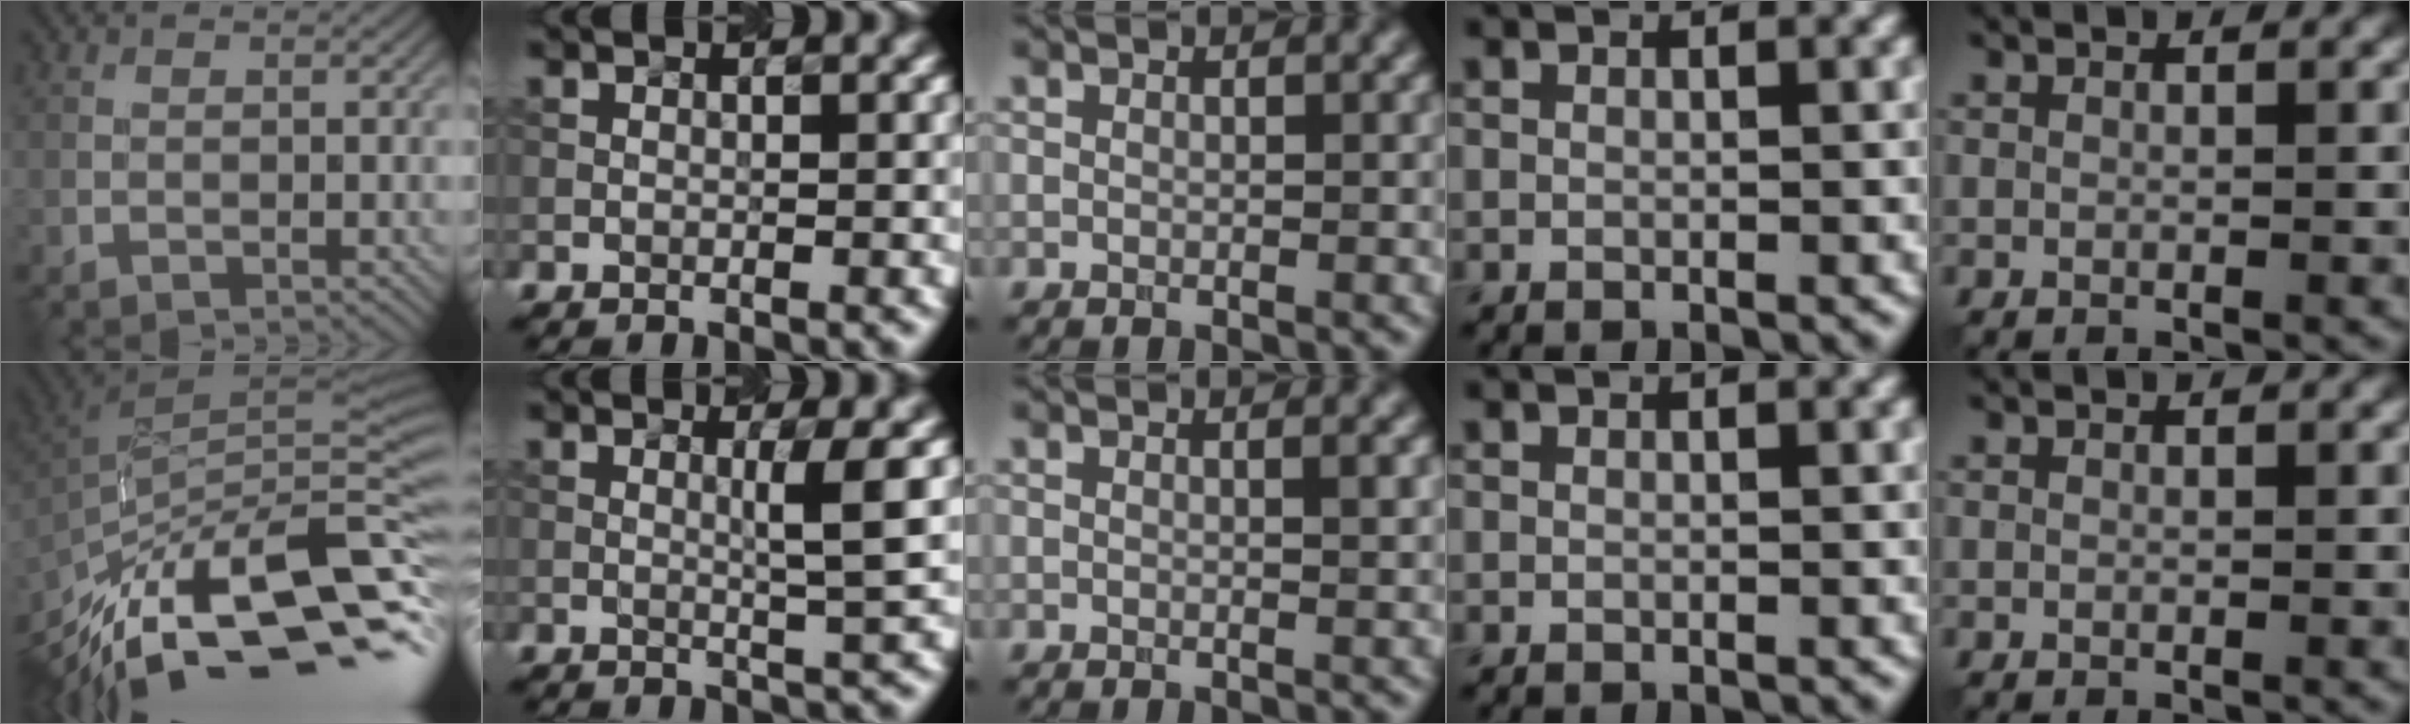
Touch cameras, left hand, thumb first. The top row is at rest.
{"thumb": {"total": 15.1, "force": [-8.5, 4.9, 11.5], "torque": [-0.226, 0.008, -0.156]}, "index": {"total": 2.7, "force": [0.3, 0.1, 2.7], "torque": [-0.046, -0.002, 0.010]}, "middle": {"total": 0.9, "force": [0.3, 0.2, 0.9], "torque": [-0.009, 0.001, 0.002]}}